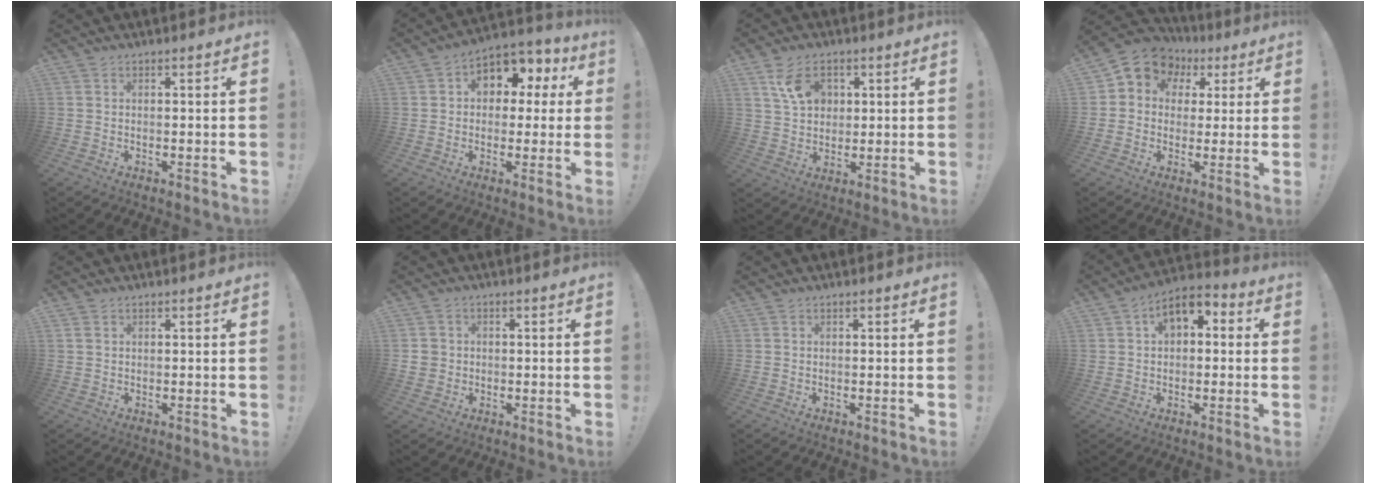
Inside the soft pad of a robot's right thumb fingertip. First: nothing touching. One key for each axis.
{"total": 8.7, "fx": 2.7, "fy": 6.8, "fz": 4.7, "tx": -0.060, "ty": -0.013, "tz": 0.054}
{"total": 9.3, "fx": 4.2, "fy": 6.7, "fz": 5.0, "tx": -0.080, "ty": -0.007, "tz": 0.082}
{"total": 8.6, "fx": 3.3, "fy": 7.3, "fz": 3.2, "tx": -0.046, "ty": -0.018, "tz": 0.065}
{"total": 1.5, "fx": 0.8, "fy": 0.9, "fz": 0.8, "tx": -0.016, "ty": 0.003, "tz": 0.016}
{"total": 3.2, "fx": 0.3, "fy": 3.1, "fz": 0.9, "tx": -0.014, "ty": 0.004, "tz": 0.008}
{"total": 0.0}
{"total": 7.2, "fx": 2.3, "fy": 4.6, "fz": 5.0, "tx": -0.073, "ty": 0.000, "tz": 0.040}